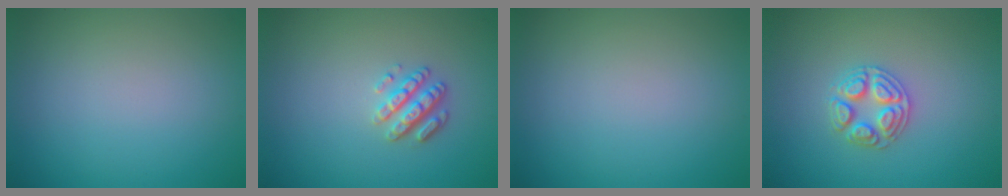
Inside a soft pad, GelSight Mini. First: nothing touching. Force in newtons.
{"total": 2.8, "press": 2.5, "slide": 1.0}
{"total": 0.0}
{"total": 2.5, "press": 2.5, "slide": 0.4}